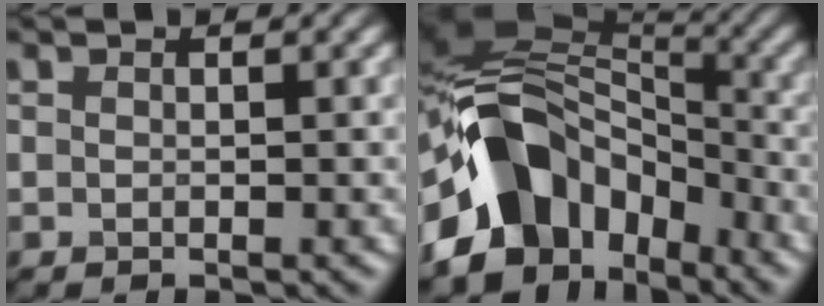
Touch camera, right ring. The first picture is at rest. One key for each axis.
{"total": 11.4, "fx": -5.0, "fy": 8.2, "fz": 6.1, "tx": -0.092, "ty": 0.023, "tz": -0.111}